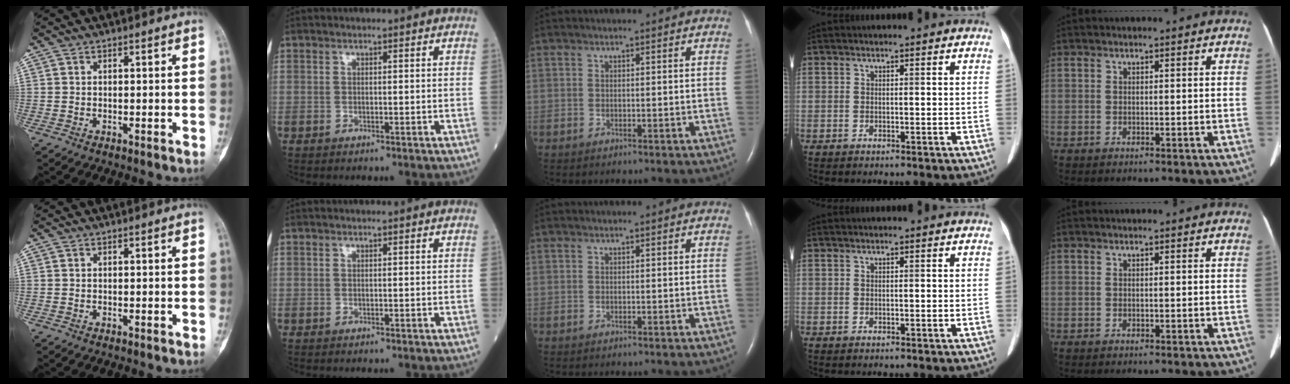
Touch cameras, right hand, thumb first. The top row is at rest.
{}